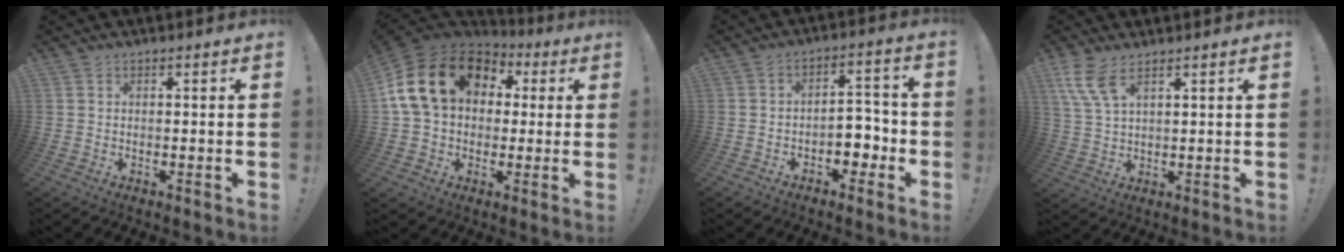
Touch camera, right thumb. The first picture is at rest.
{"total": 20.6, "force": [5.1, 14.9, 13.3], "torque": [-0.228, -0.004, 0.102]}
{"total": 7.3, "force": [-2.9, 5.2, 4.3], "torque": [-0.063, 0.016, -0.049]}
{"total": 7.8, "force": [4.6, 2.7, 5.6], "torque": [-0.121, -0.014, 0.089]}